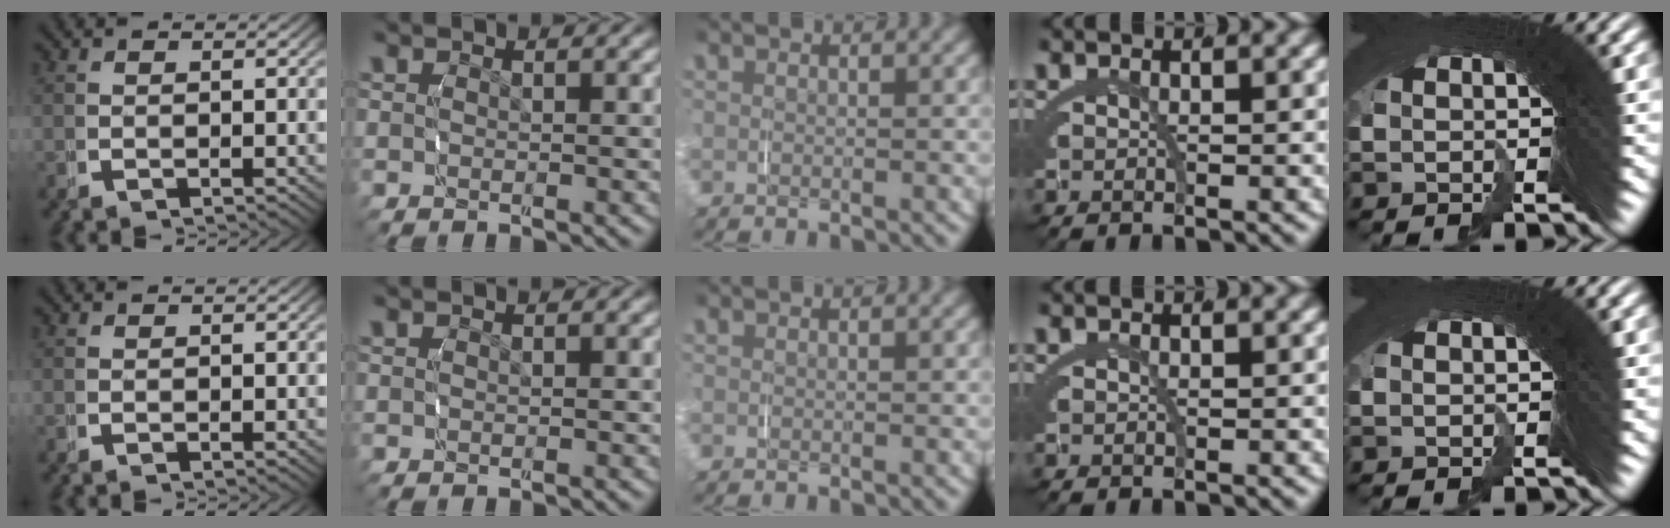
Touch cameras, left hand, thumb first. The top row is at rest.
{}